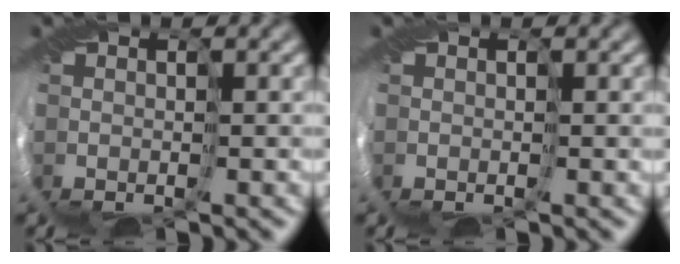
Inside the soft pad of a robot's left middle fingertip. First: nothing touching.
{"total": 0.0}